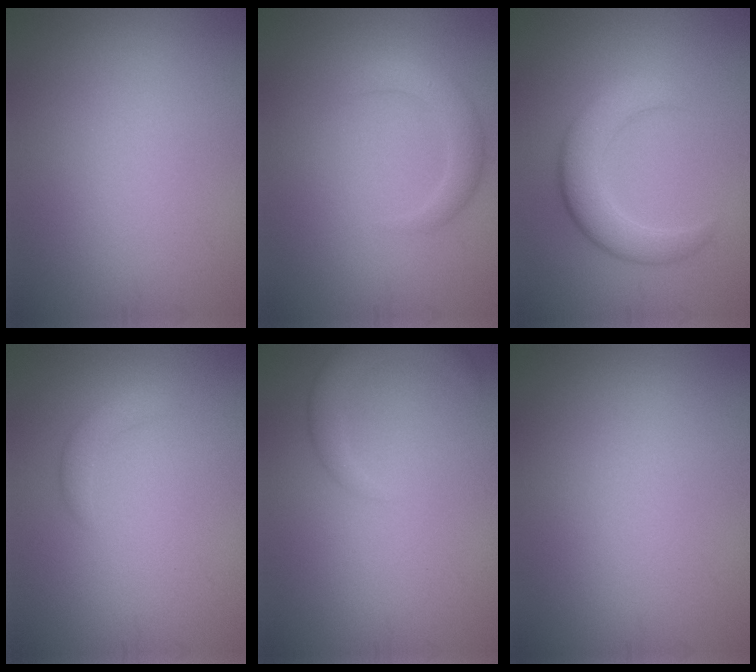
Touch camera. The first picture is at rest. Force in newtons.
{"total": 2.4, "press": 2.4, "slide": 0.2}
{"total": 4.8, "press": 4.7, "slide": 0.4}
{"total": 1.5, "press": 1.5, "slide": 0.1}
{"total": 2.6, "press": 2.5, "slide": 0.2}
{"total": 0.0}